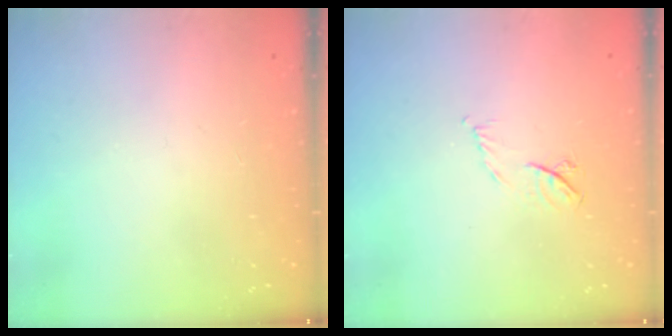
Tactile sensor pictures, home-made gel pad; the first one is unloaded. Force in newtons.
{"total": 5.2, "press": 5.1, "slide": 0.8}